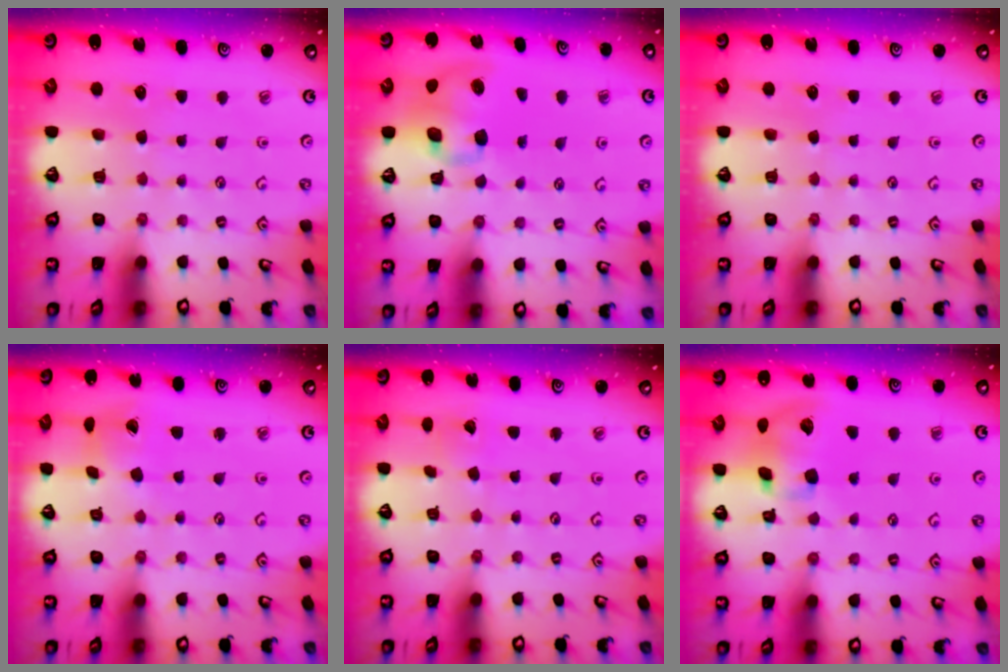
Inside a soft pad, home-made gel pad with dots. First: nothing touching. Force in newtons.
{"total": 10.0, "press": 9.8, "slide": 1.6}
{"total": 0.0}
{"total": 4.3, "press": 4.2, "slide": 0.5}
{"total": 2.7, "press": 2.7, "slide": 0.2}
{"total": 11.1, "press": 10.9, "slide": 1.9}